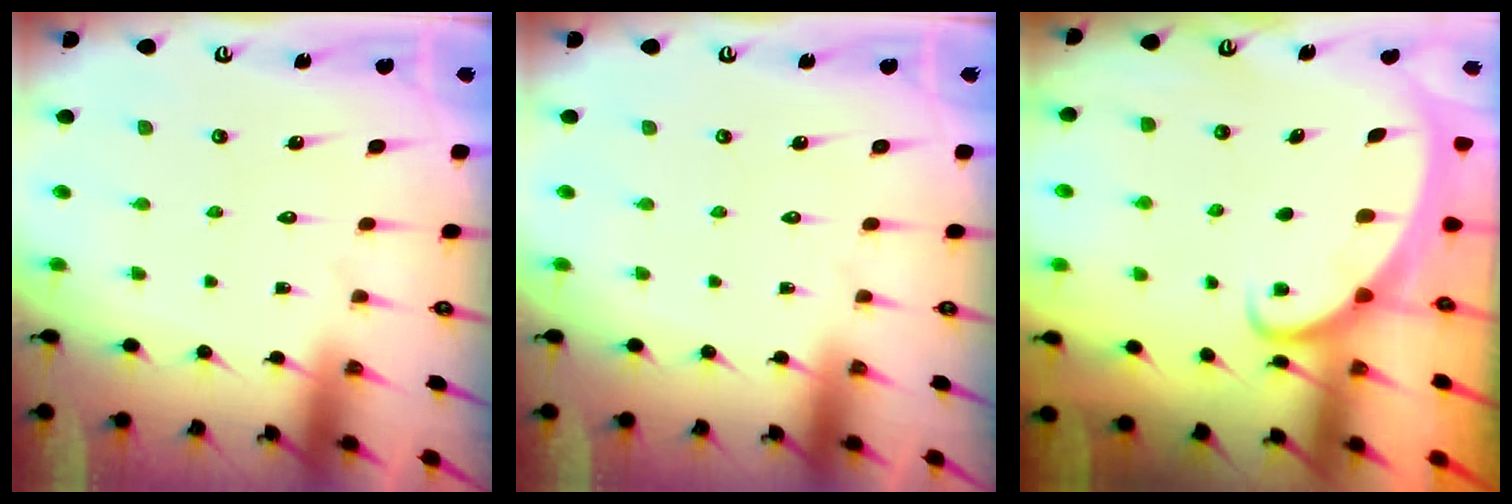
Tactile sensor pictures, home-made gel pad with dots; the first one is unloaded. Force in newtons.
{"total": 0.0}
{"total": 2.1, "press": 2.1, "slide": 0.3}